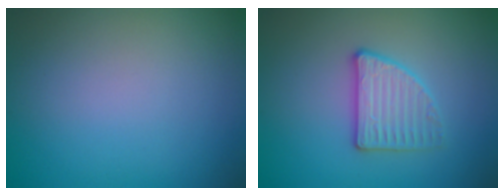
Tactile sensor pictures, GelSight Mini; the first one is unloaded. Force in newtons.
{"total": 2.9, "press": 2.8, "slide": 0.7}